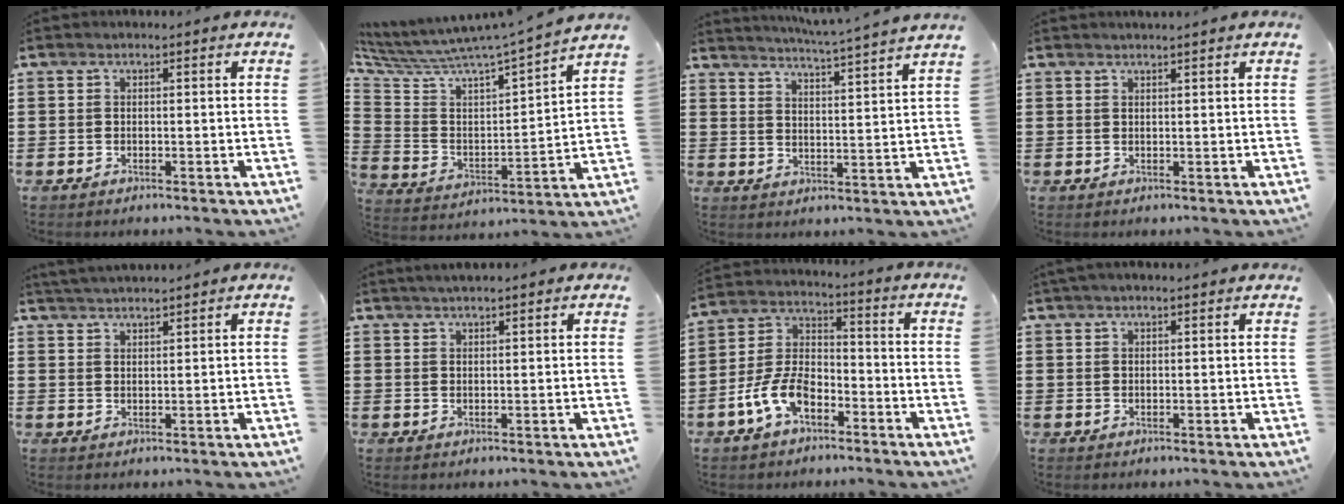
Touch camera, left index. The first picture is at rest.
{"total": 5.2, "force": [5.0, -0.3, 1.4], "torque": [-0.059, -0.061, 0.073]}
{"total": 4.4, "force": [4.0, -1.3, 1.1], "torque": [-0.038, -0.031, 0.065]}
{"total": 1.0, "force": [0.8, -0.2, 0.4], "torque": [-0.007, -0.003, 0.016]}
{"total": 2.1, "force": [2.0, -0.3, -0.1], "torque": [-0.004, -0.003, 0.040]}
{"total": 1.5, "force": [1.4, 0.2, 0.7], "torque": [-0.016, 0.005, 0.025]}
{"total": 8.0, "force": [-4.6, 4.2, 5.1], "torque": [-0.134, 0.002, -0.093]}
{"total": 1.2, "force": [1.1, 0.1, 0.6], "torque": [-0.014, 0.001, 0.020]}